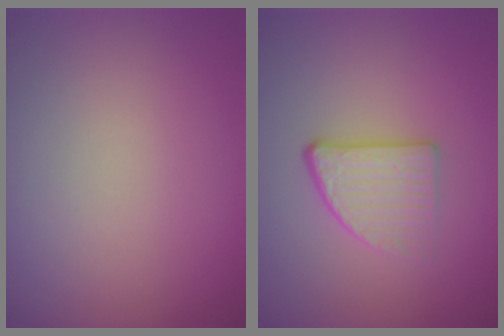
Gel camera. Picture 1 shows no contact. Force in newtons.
{"total": 2.9, "press": 2.5, "slide": 1.4}